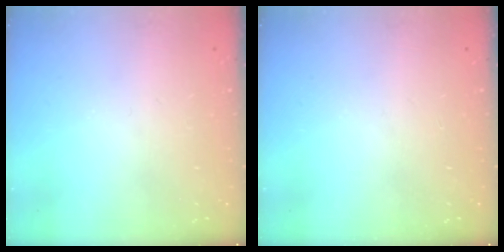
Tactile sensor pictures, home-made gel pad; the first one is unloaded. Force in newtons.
{"total": 0.0}